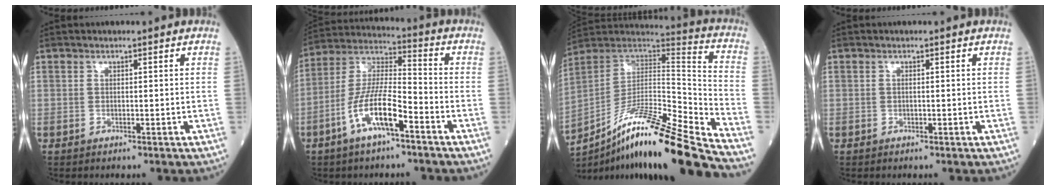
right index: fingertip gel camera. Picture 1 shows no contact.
{"total": 11.3, "force": [-5.5, 2.5, 9.6], "torque": [-0.200, 0.005, -0.107]}
{"total": 24.8, "force": [-18.5, 0.1, 16.5], "torque": [-0.246, -0.011, -0.326]}
{"total": 0.0}